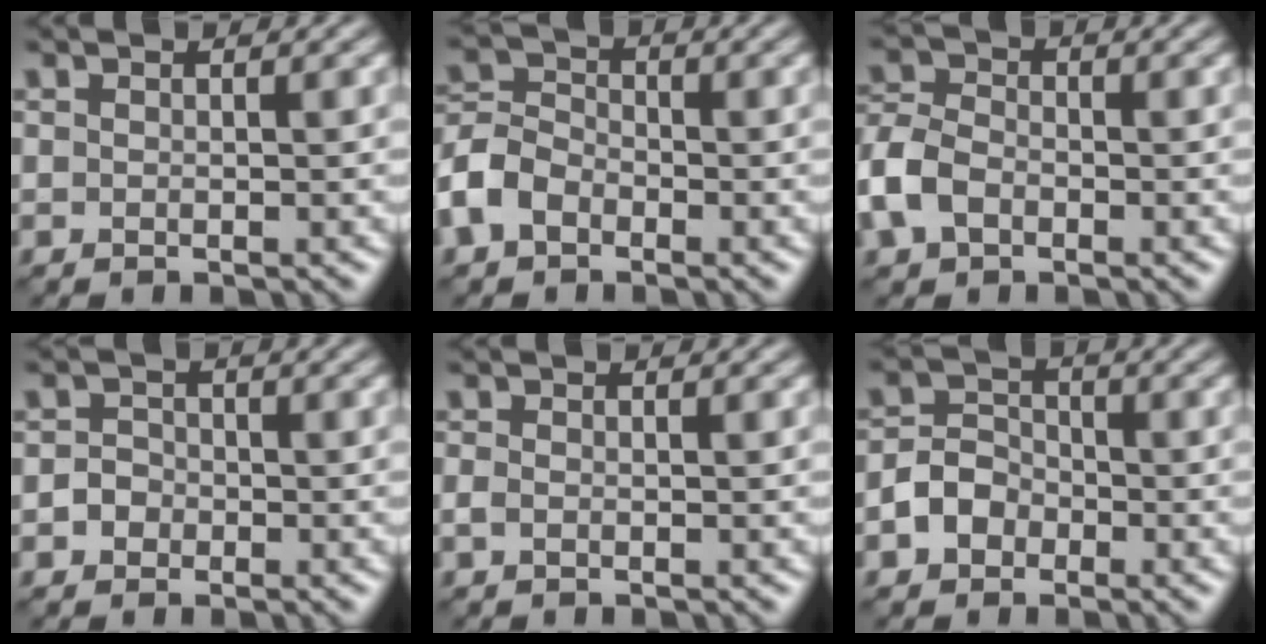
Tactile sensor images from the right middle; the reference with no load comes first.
{"total": 4.2, "force": [-2.3, 2.9, 2.0], "torque": [-0.047, 0.004, -0.060]}
{"total": 4.8, "force": [-2.0, 3.3, 2.8], "torque": [-0.069, 0.004, -0.057]}
{"total": 1.6, "force": [-0.7, 1.4, 0.4], "torque": [0.011, -0.002, -0.022]}
{"total": 0.8, "force": [-0.3, 0.5, 0.4], "torque": [-0.012, 0.000, -0.011]}
{"total": 3.1, "force": [-1.6, 2.4, 1.2], "torque": [-0.017, 0.004, -0.037]}